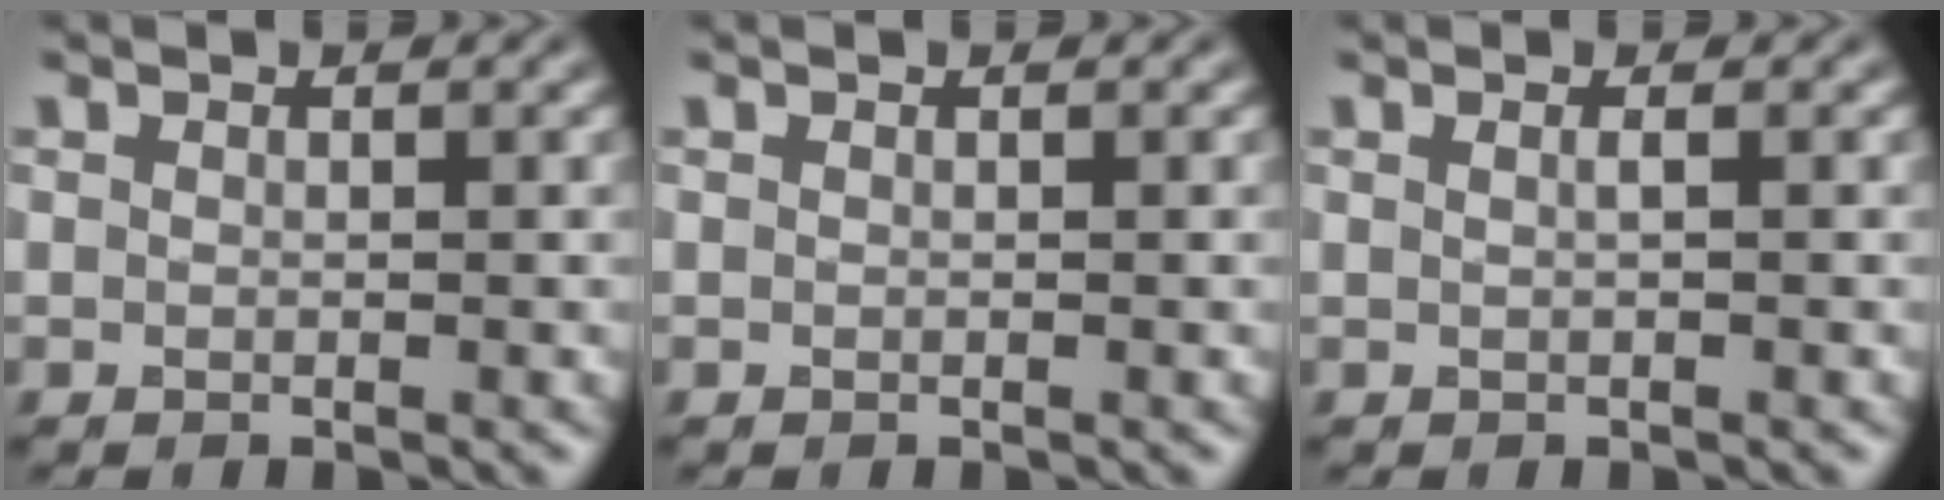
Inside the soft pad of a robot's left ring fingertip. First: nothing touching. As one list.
[{"total": 0.0}, {"total": 0.9, "force": [0.2, 0.3, 0.8], "torque": [-0.009, 0.003, -0.004]}]